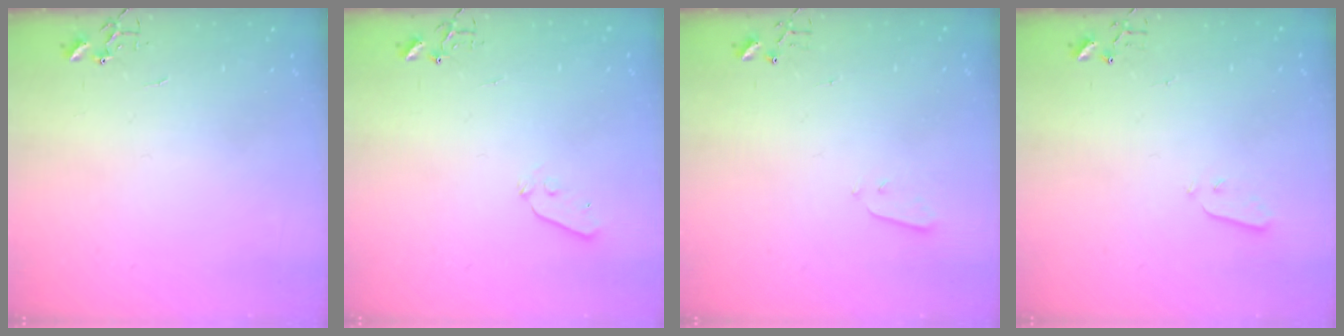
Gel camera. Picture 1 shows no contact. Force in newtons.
{"total": 4.0, "press": 4.0, "slide": 0.5}
{"total": 2.1, "press": 2.1, "slide": 0.3}
{"total": 3.0, "press": 3.0, "slide": 0.3}